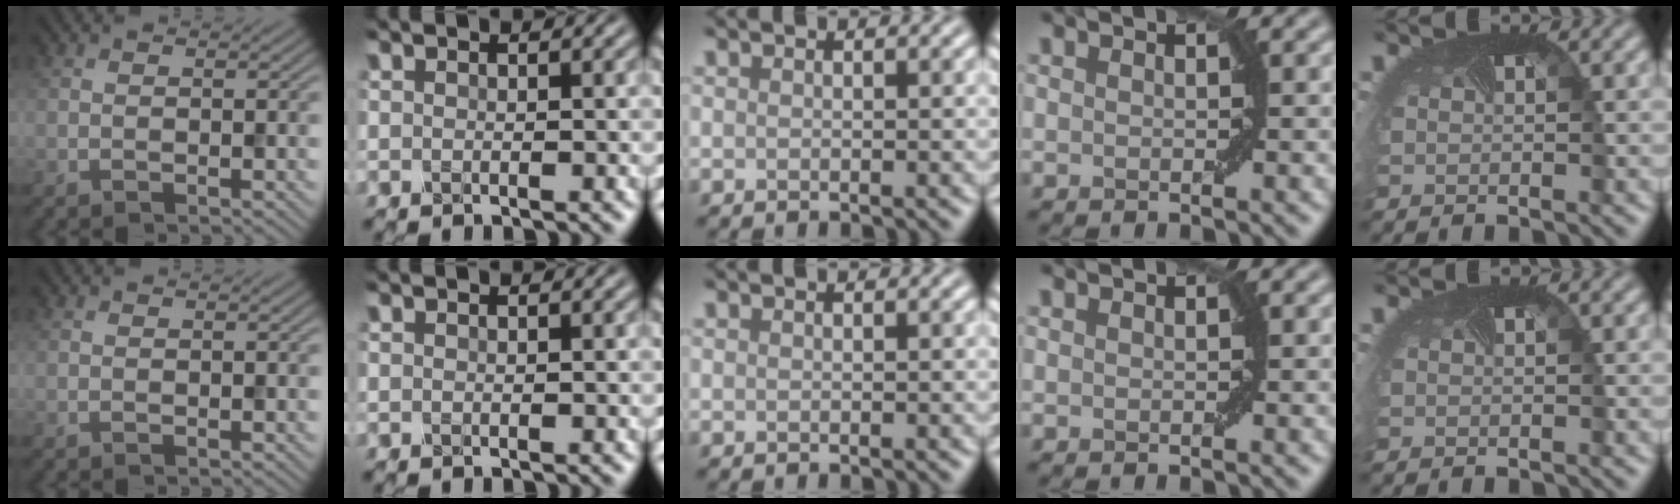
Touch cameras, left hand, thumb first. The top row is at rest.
{}